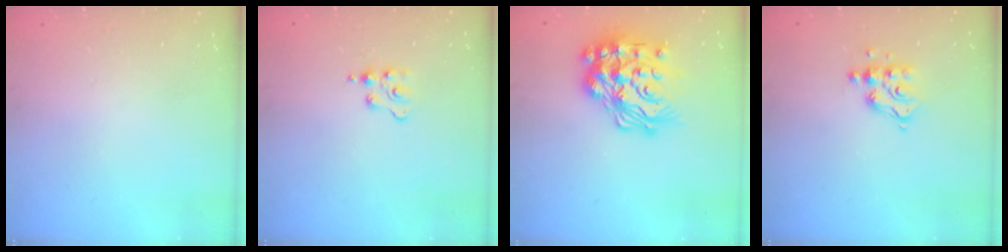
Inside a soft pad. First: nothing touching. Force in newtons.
{"total": 2.5, "press": 2.4, "slide": 0.4}
{"total": 26.4, "press": 26.3, "slide": 2.0}
{"total": 7.2, "press": 7.2, "slide": 0.2}